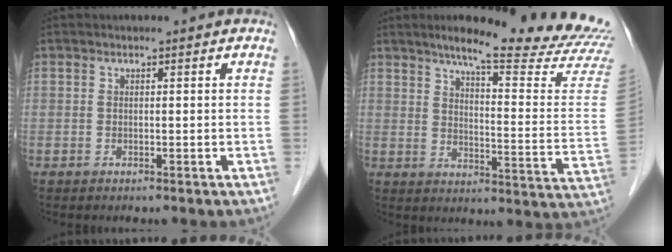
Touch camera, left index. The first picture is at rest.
{"total": 21.0, "force": [18.7, -0.2, 9.4], "torque": [-0.127, -0.092, 0.225]}